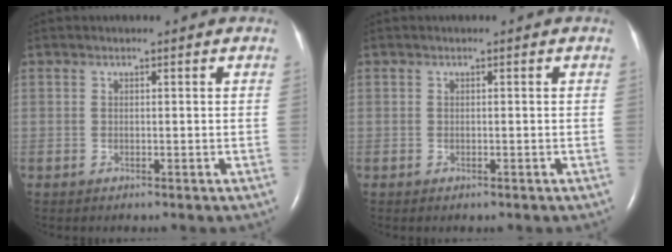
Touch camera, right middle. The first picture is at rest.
{"total": 0.0}